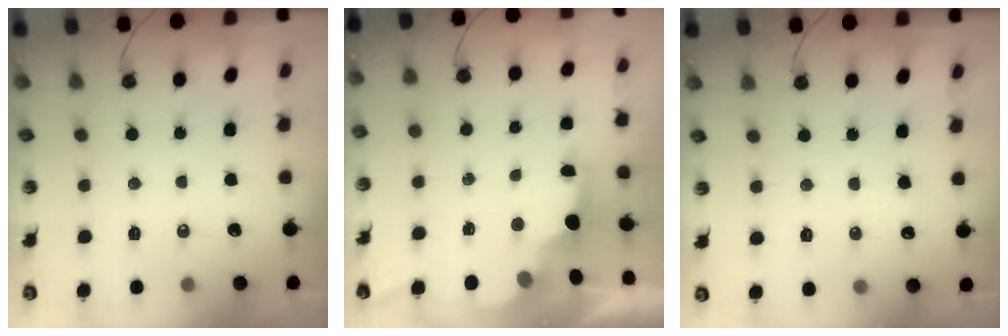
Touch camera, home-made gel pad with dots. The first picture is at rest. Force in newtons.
{"total": 2.9, "press": 2.7, "slide": 0.9}
{"total": 6.5, "press": 6.4, "slide": 1.0}